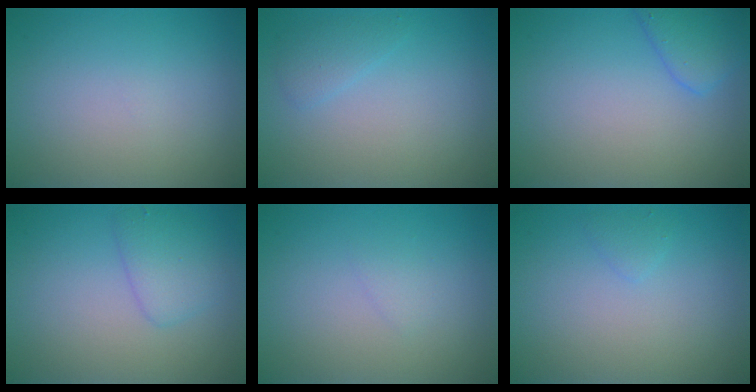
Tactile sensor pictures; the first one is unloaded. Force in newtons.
{"total": 1.3, "press": 1.3, "slide": 0.0}
{"total": 2.7, "press": 2.7, "slide": 0.2}
{"total": 2.3, "press": 2.3, "slide": 0.2}
{"total": 0.7, "press": 0.7, "slide": 0.1}
{"total": 0.7, "press": 0.7, "slide": 0.0}